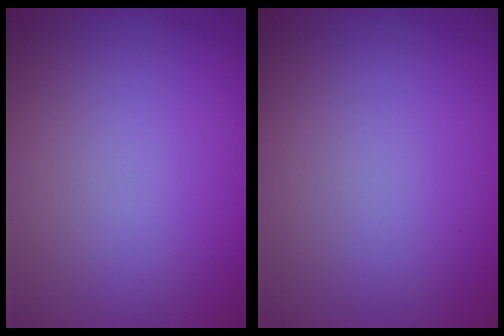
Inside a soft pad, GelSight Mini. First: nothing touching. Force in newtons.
{"total": 0.0}